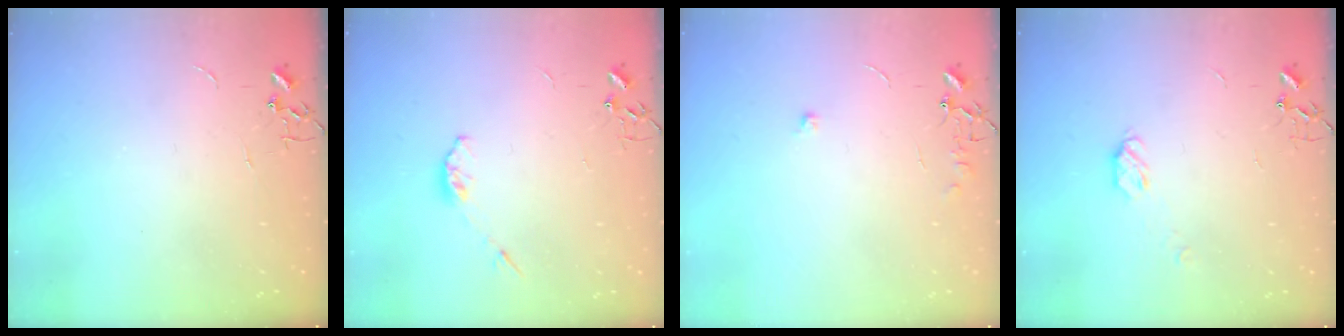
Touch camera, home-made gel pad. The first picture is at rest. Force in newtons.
{"total": 3.6, "press": 3.5, "slide": 0.5}
{"total": 6.2, "press": 6.1, "slide": 0.7}
{"total": 5.0, "press": 4.9, "slide": 0.4}